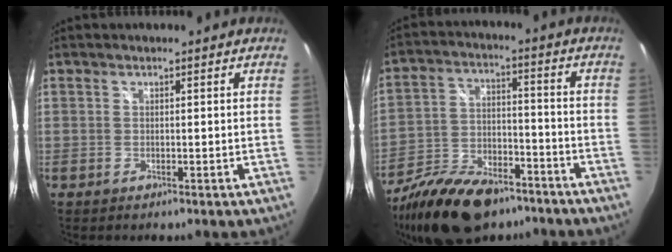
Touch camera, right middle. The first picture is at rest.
{"total": 19.4, "force": [-14.0, 8.6, 10.4], "torque": [-0.212, -0.011, -0.238]}